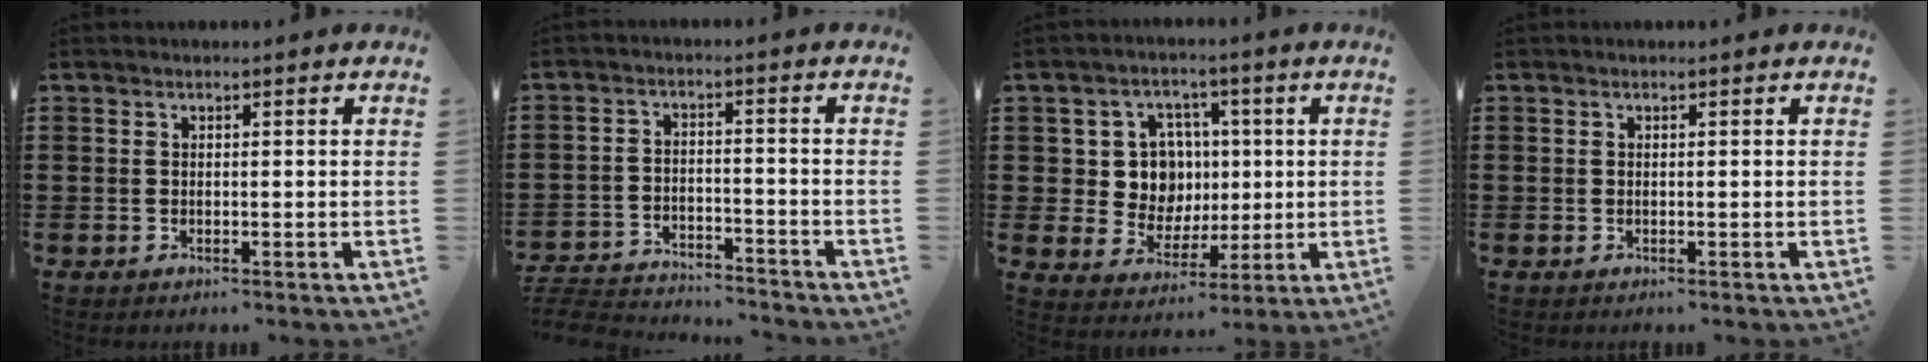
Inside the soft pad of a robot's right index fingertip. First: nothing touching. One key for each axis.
{"total": 4.8, "fx": -4.7, "fy": 0.4, "fz": 0.5, "tx": -0.025, "ty": -0.001, "tz": -0.101}
{"total": 8.5, "fx": 1.2, "fy": 7.5, "fz": 3.9, "tx": -0.089, "ty": 0.016, "tz": 0.024}
{"total": 0.0}